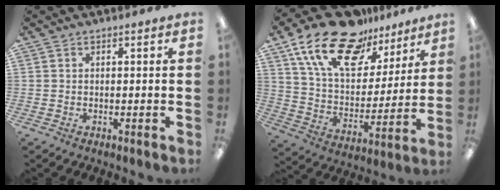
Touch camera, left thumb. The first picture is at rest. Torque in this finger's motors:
{"motor_torque": [0.35, 0.36, 1.40, -1.37, 0.36]}